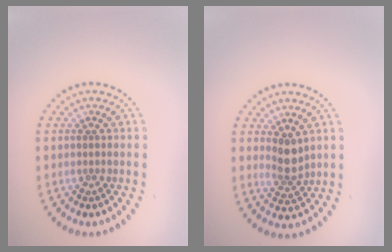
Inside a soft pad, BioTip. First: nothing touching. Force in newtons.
{"total": 2.3, "press": 2.0, "slide": 1.2}